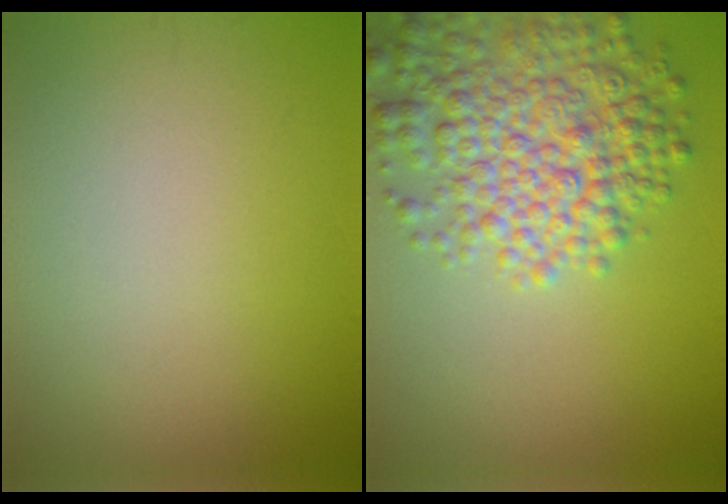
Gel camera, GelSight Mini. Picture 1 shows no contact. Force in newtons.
{"total": 7.4, "press": 7.4, "slide": 0.3}